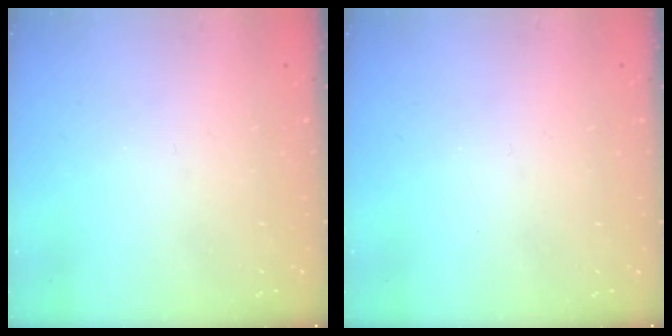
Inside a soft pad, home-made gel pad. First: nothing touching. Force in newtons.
{"total": 0.0}